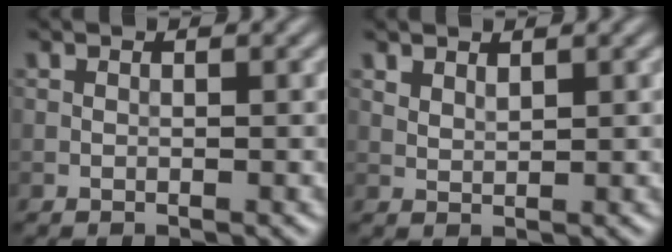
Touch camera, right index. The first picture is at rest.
{"total": 1.3, "force": [1.1, 0.5, 0.5], "torque": [-0.017, -0.003, 0.023]}